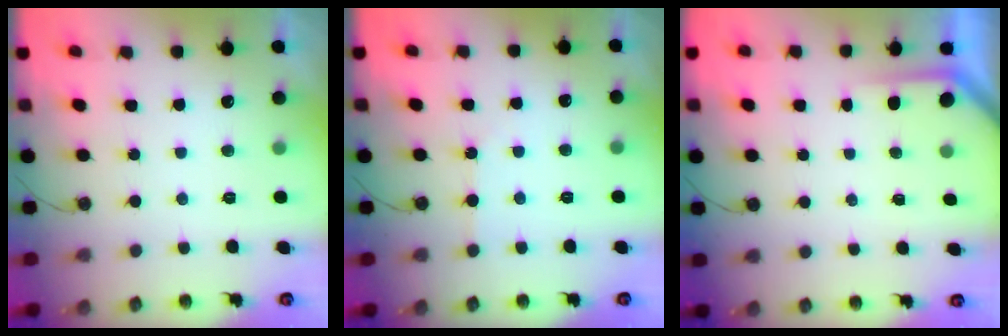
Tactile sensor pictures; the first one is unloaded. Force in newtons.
{"total": 2.9, "press": 2.8, "slide": 0.5}
{"total": 2.4, "press": 2.4, "slide": 0.2}